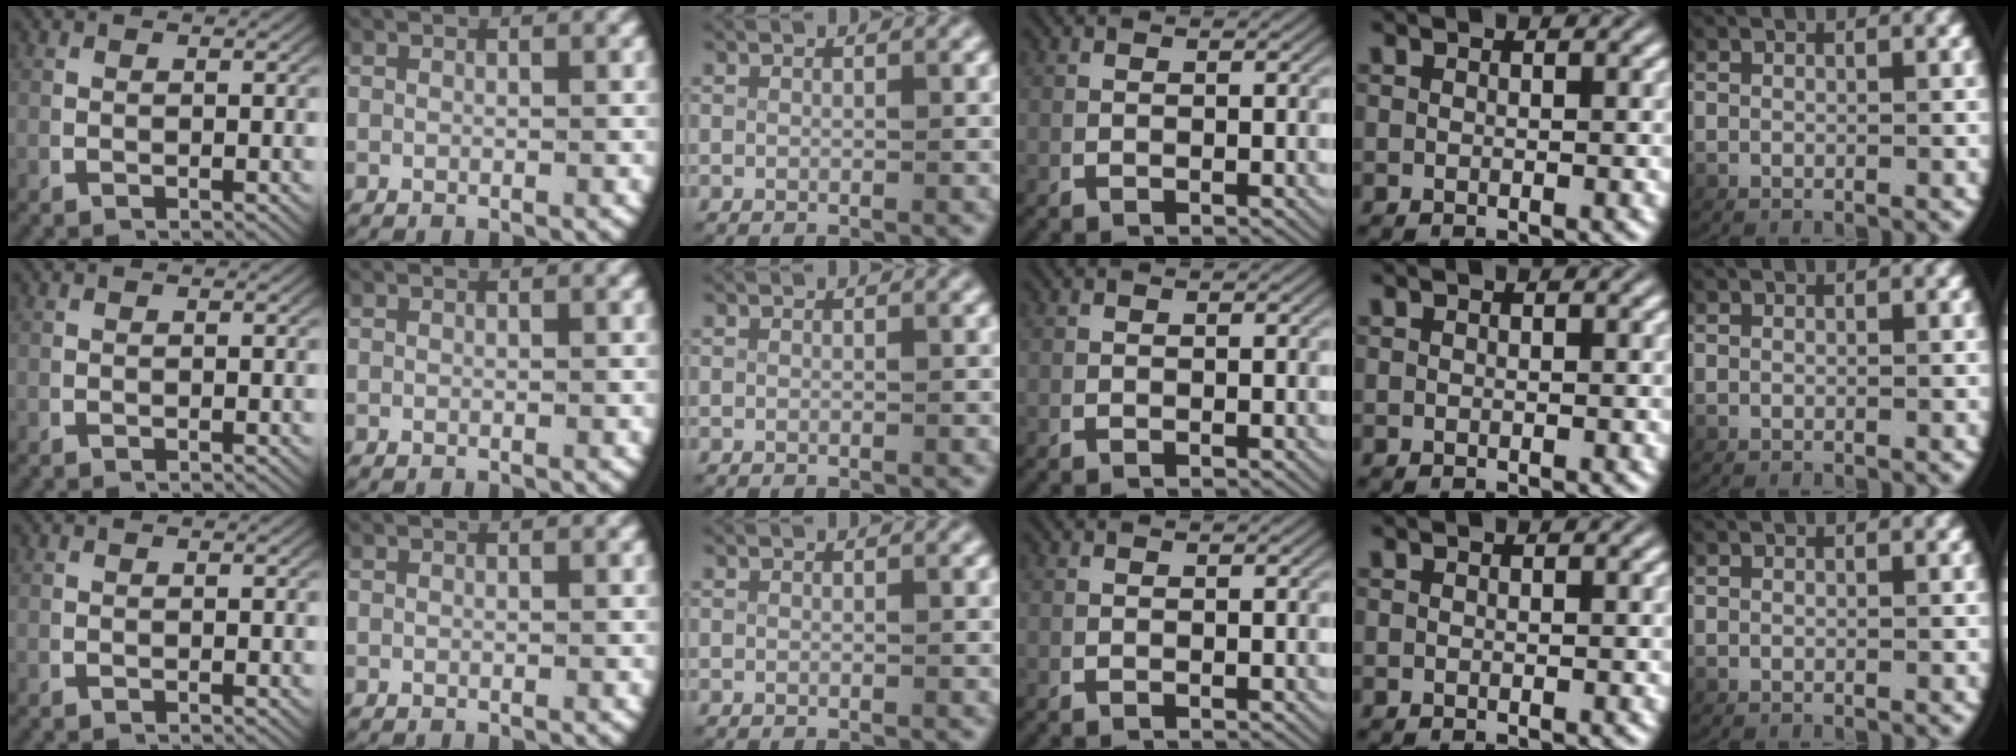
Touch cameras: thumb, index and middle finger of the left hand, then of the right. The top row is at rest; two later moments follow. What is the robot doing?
{"motion": "lift_and_place", "object": "coat"}